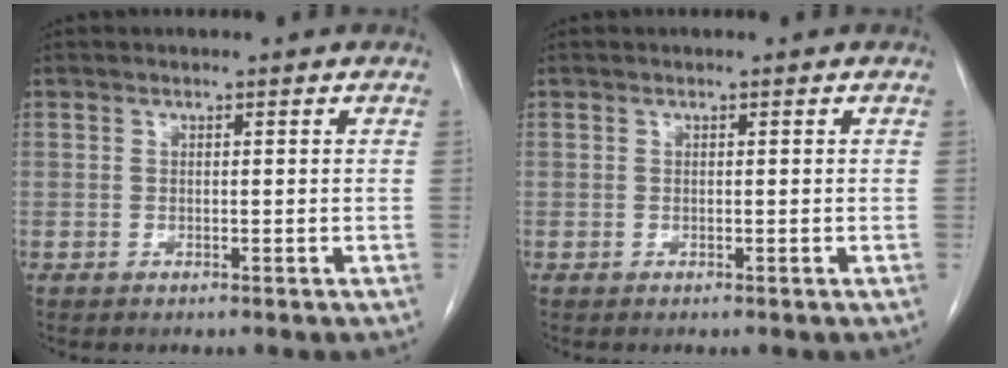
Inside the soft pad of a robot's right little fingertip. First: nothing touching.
{"total": 0.0}